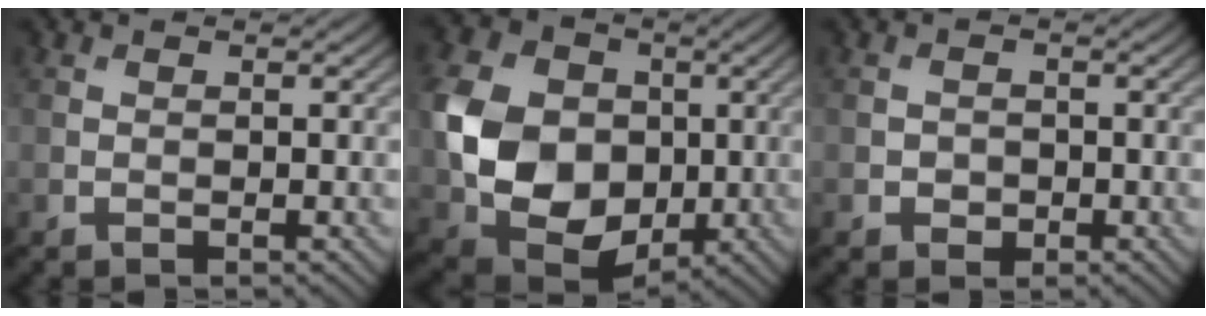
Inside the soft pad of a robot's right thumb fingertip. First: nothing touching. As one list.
[{"total": 13.3, "force": [0.0, 10.6, 8.1], "torque": [-0.199, 0.003, -0.007]}, {"total": 1.2, "force": [-0.4, 1.1, 0.4], "torque": [-0.004, -0.003, -0.009]}]